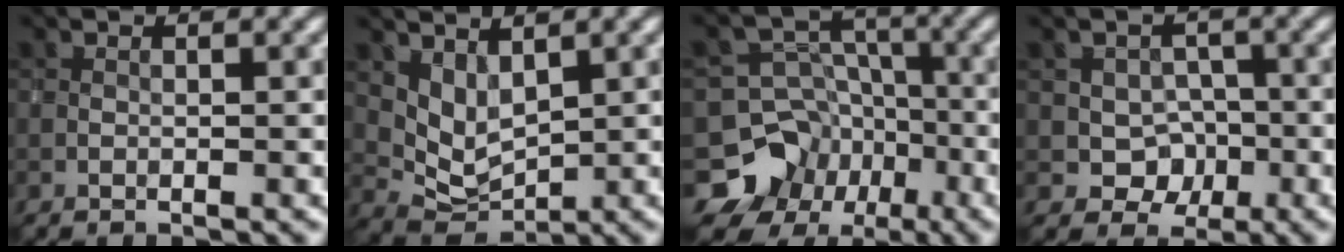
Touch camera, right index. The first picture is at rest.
{"total": 3.4, "force": [2.0, 1.9, 1.9], "torque": [-0.043, -0.013, 0.046]}
{"total": 9.2, "force": [-5.0, 7.6, 1.0], "torque": [-0.014, 0.007, -0.094]}
{"total": 3.2, "force": [-0.5, 2.8, 1.4], "torque": [-0.007, 0.000, -0.009]}